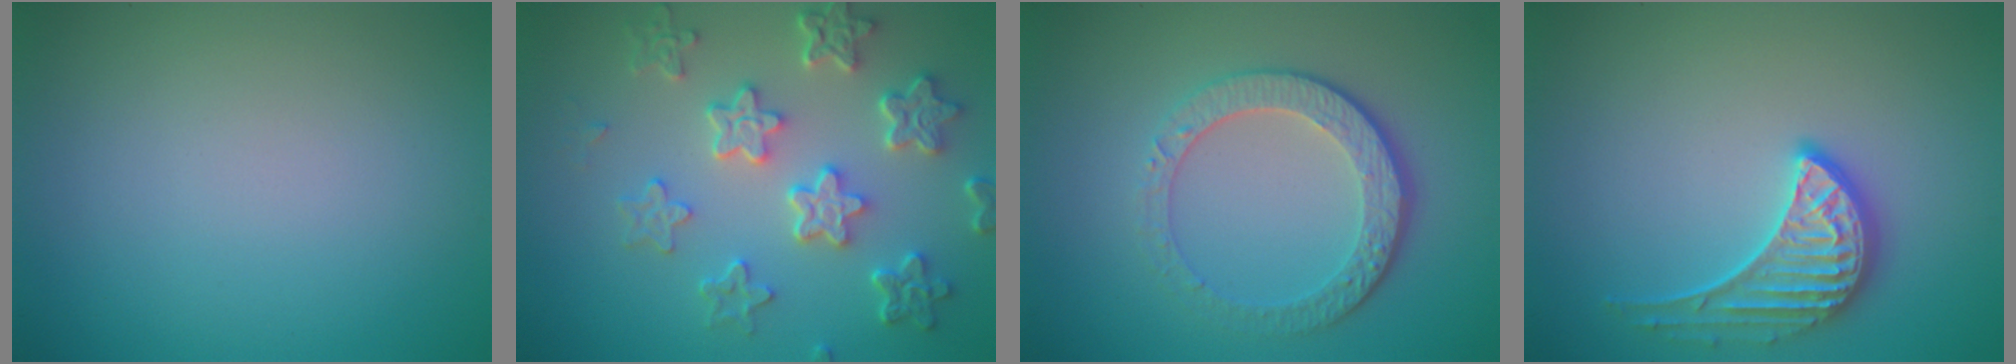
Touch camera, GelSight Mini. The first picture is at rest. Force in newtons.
{"total": 5.8, "press": 4.5, "slide": 3.6}
{"total": 4.5, "press": 3.3, "slide": 3.1}
{"total": 3.3, "press": 3.1, "slide": 1.2}